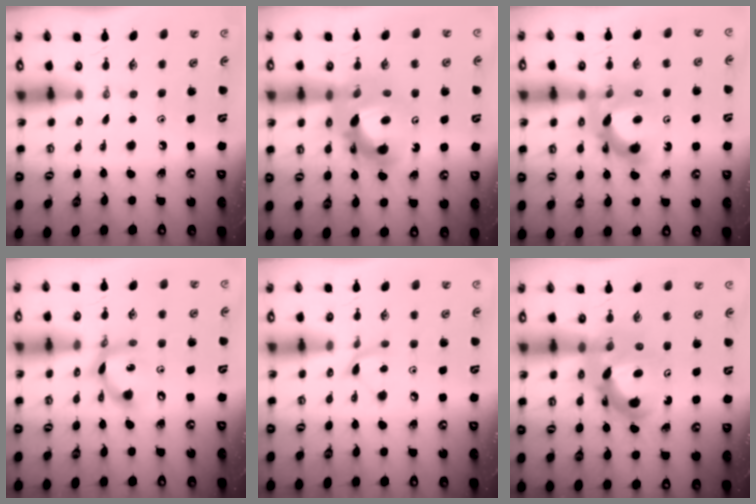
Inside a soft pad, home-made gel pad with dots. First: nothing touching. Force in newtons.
{"total": 15.6, "press": 15.5, "slide": 1.6}
{"total": 11.5, "press": 11.4, "slide": 1.0}
{"total": 11.2, "press": 11.2, "slide": 1.0}
{"total": 5.9, "press": 5.9, "slide": 0.7}
{"total": 11.6, "press": 11.6, "slide": 0.5}